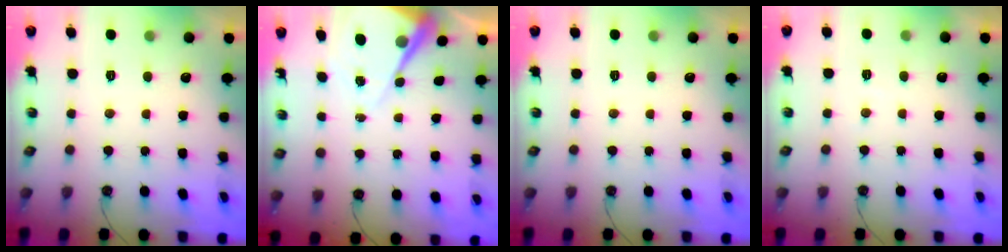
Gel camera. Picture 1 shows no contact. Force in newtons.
{"total": 8.3, "press": 8.3, "slide": 0.7}
{"total": 0.0}
{"total": 2.9, "press": 2.9, "slide": 0.5}